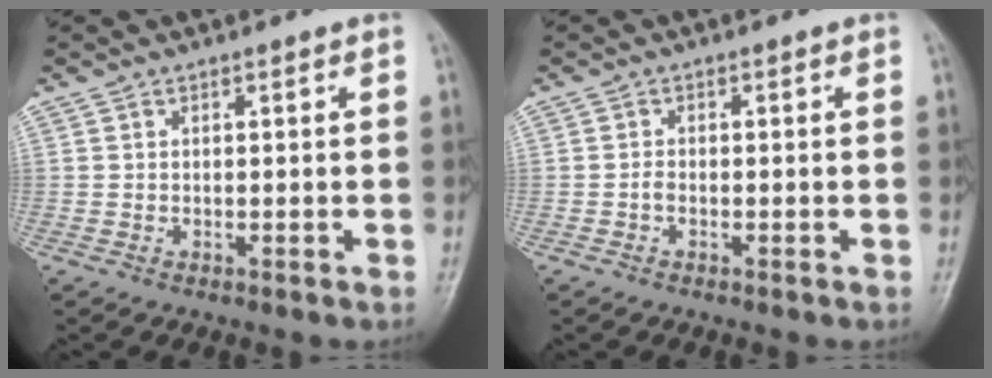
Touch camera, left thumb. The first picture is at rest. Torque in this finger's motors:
{"motor_torque": [-0.14, 0.11, 0.06, 0.20, 0.00]}